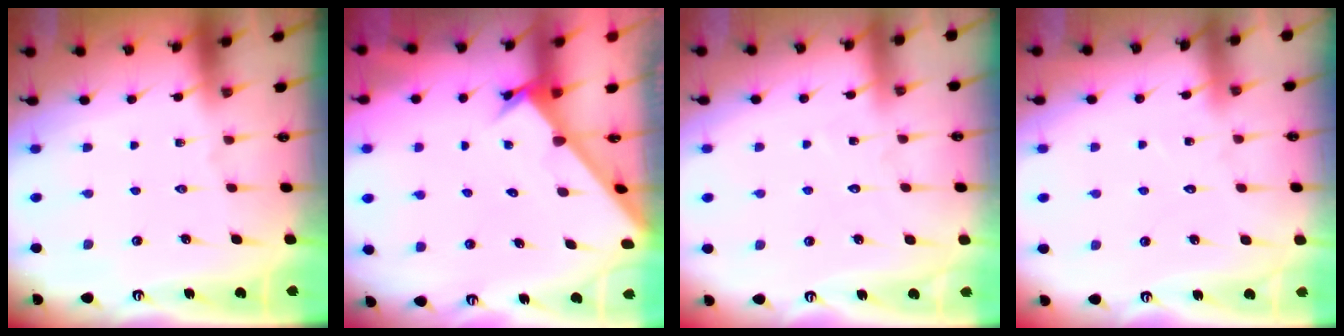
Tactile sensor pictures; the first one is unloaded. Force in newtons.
{"total": 2.7, "press": 2.6, "slide": 0.2}
{"total": 5.1, "press": 5.1, "slide": 0.4}
{"total": 7.1, "press": 7.0, "slide": 0.6}